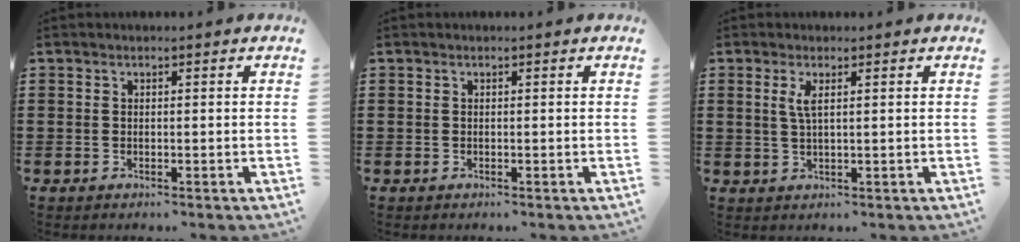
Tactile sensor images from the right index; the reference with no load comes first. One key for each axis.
{"total": 0.0}
{"total": 2.3, "fx": 0.8, "fy": 0.4, "fz": 2.1, "tx": -0.046, "ty": 0.001, "tz": 0.014}